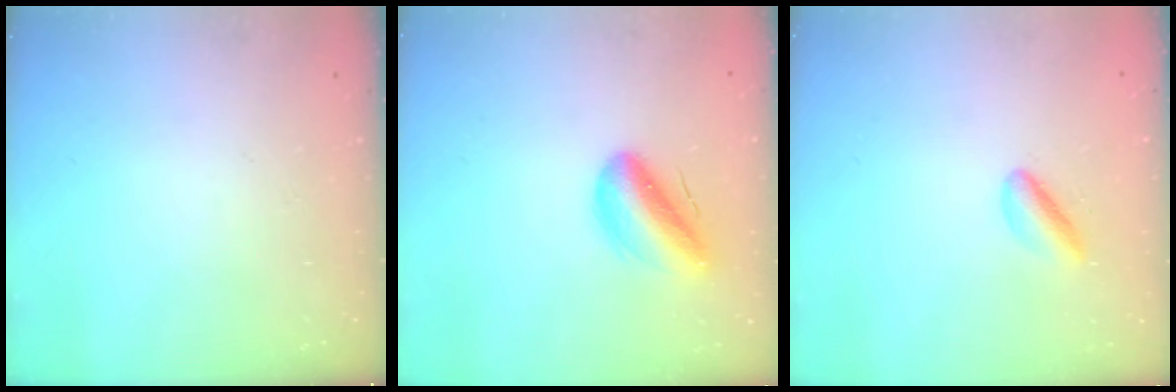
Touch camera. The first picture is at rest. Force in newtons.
{"total": 10.9, "press": 10.5, "slide": 3.1}
{"total": 3.5, "press": 3.4, "slide": 0.5}